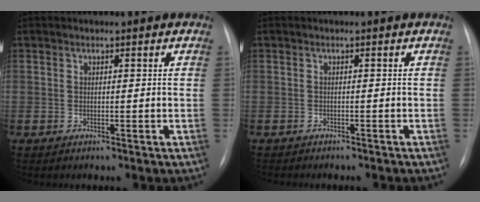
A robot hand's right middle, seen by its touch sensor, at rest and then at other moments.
{"total": 4.7, "force": [-4.1, 1.2, 1.9], "torque": [-0.023, -0.006, -0.047]}